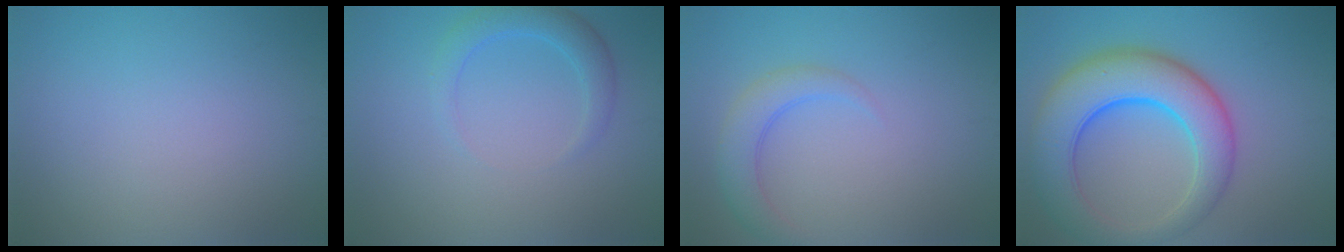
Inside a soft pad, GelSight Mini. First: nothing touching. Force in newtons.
{"total": 2.5, "press": 2.5, "slide": 0.2}
{"total": 2.8, "press": 2.8, "slide": 0.3}
{"total": 9.2, "press": 9.2, "slide": 0.6}